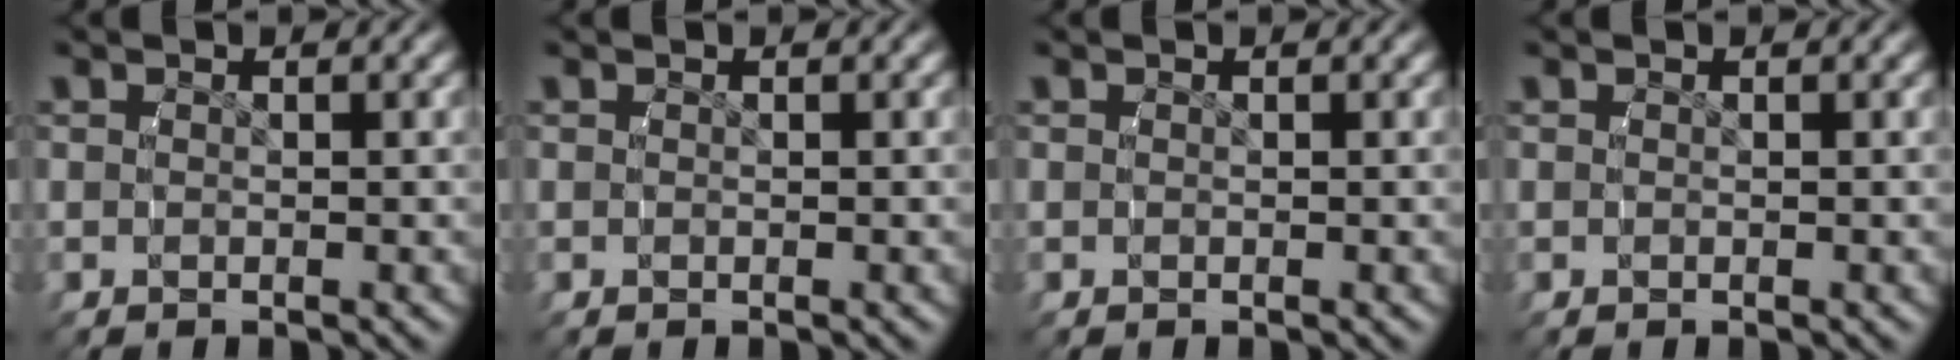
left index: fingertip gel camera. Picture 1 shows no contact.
{"total": 0.0}
{"total": 0.0}
{"total": 0.0}